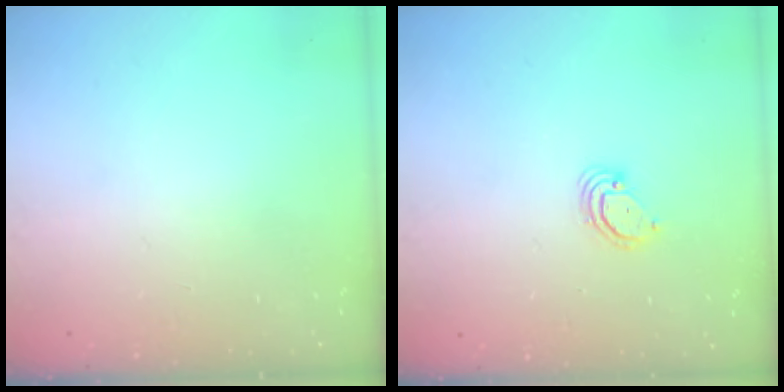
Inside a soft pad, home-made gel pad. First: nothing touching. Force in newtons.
{"total": 2.9, "press": 2.9, "slide": 0.3}